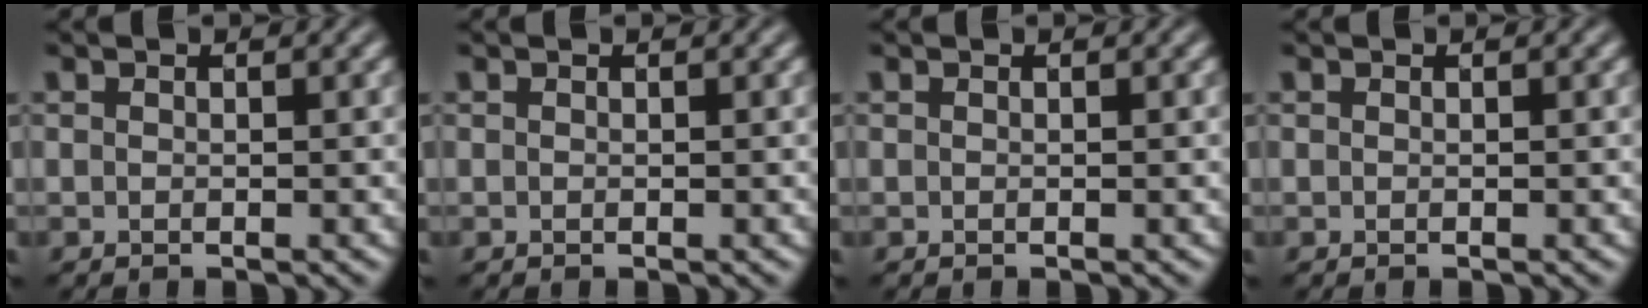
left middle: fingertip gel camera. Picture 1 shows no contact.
{"total": 0.0}
{"total": 0.0}
{"total": 0.0}